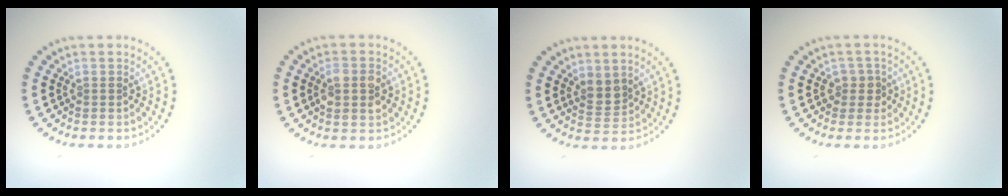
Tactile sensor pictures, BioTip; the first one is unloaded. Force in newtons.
{"total": 2.8, "press": 2.8, "slide": 0.2}
{"total": 2.0, "press": 1.7, "slide": 0.9}
{"total": 1.8, "press": 1.5, "slide": 1.0}